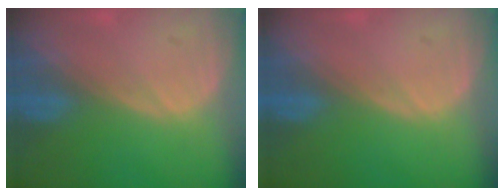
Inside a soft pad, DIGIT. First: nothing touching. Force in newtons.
{"total": 0.0}